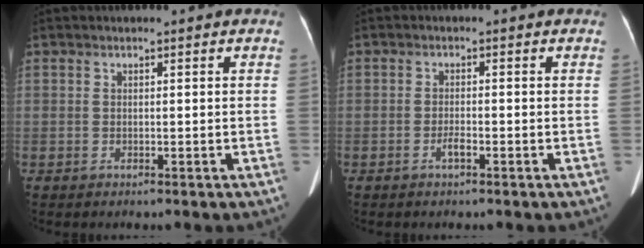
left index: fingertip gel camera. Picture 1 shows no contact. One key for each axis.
{"total": 1.4, "fx": -0.9, "fy": 0.2, "fz": 1.1, "tx": -0.021, "ty": 0.001, "tz": -0.019}